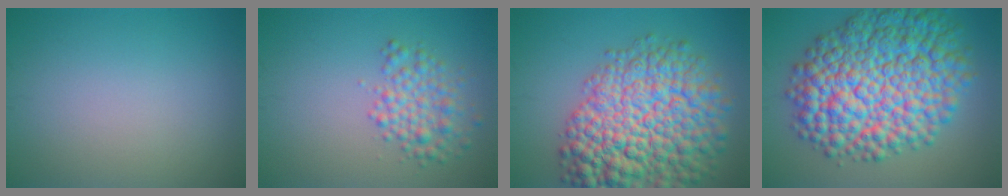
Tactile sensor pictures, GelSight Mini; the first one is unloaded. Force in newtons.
{"total": 3.5, "press": 3.5, "slide": 0.1}
{"total": 13.3, "press": 13.3, "slide": 0.5}
{"total": 14.2, "press": 14.2, "slide": 0.2}